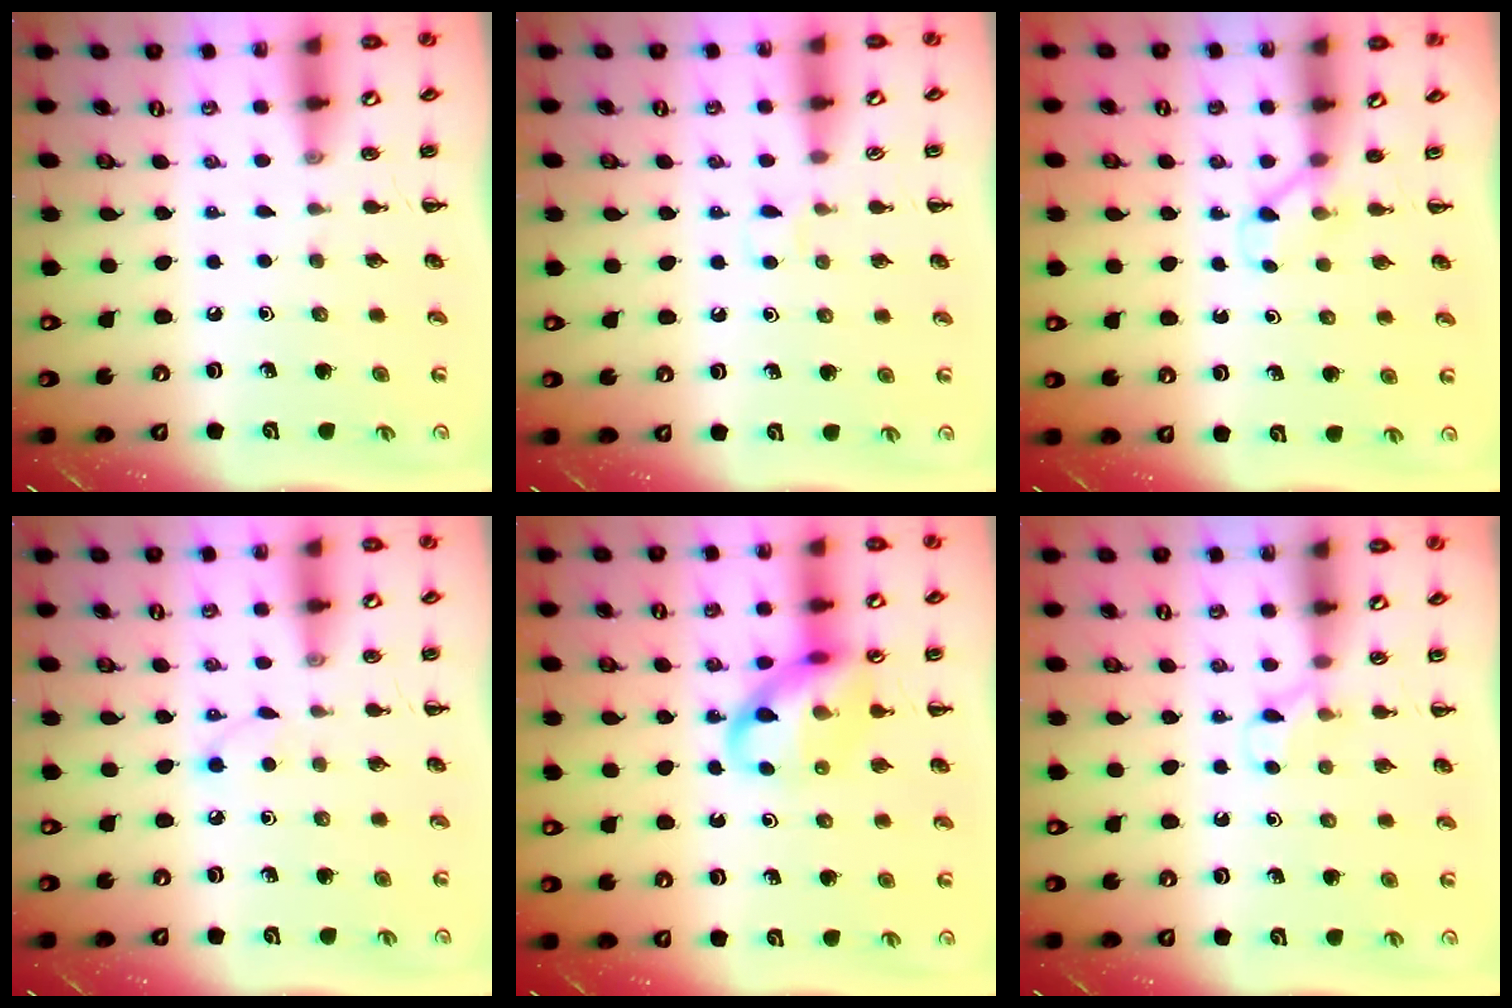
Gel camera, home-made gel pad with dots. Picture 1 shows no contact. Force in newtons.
{"total": 3.2, "press": 2.9, "slide": 1.3}
{"total": 2.8, "press": 2.6, "slide": 1.0}
{"total": 2.7, "press": 2.5, "slide": 0.9}
{"total": 13.1, "press": 12.9, "slide": 2.2}
{"total": 4.6, "press": 4.4, "slide": 1.5}